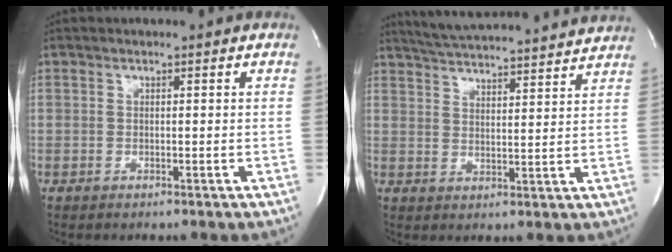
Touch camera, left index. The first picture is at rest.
{"total": 18.9, "force": [17.8, 0.9, 6.4], "torque": [-0.111, 0.002, 0.241]}